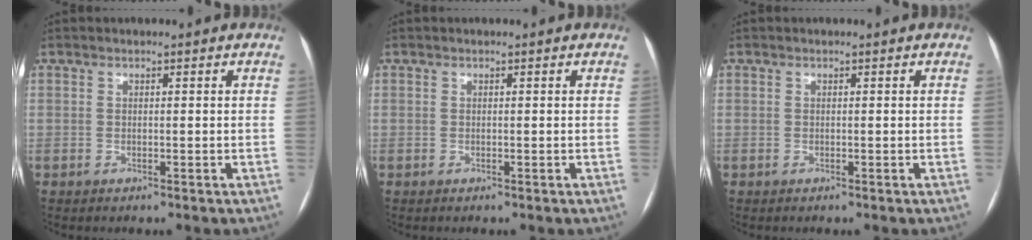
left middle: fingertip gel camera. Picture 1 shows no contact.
{"total": 0.0}
{"total": 0.0}